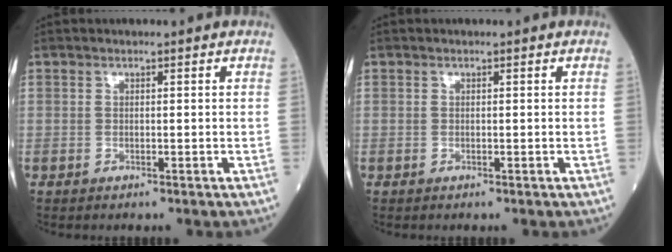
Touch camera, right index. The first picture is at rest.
{"total": 0.0}